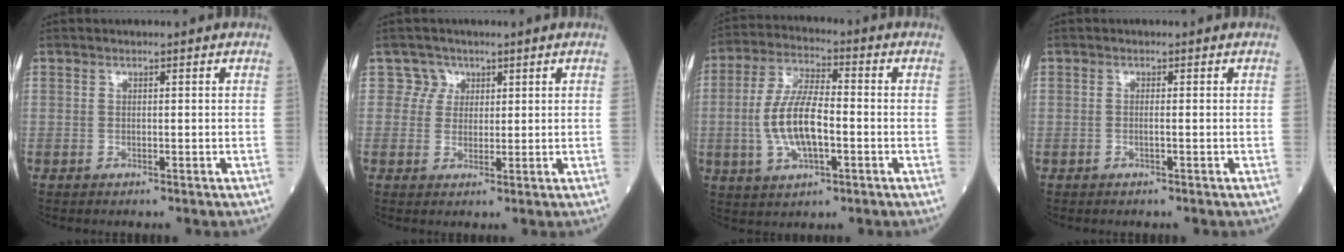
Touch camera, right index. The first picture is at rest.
{"total": 2.8, "force": [1.4, 2.3, -0.6], "torque": [0.021, 0.003, 0.020]}
{"total": 10.6, "force": [-1.6, 3.7, 9.8], "torque": [-0.207, 0.003, -0.029]}
{"total": 0.6, "force": [-0.1, -0.1, 0.5], "torque": [-0.012, 0.001, -0.001]}